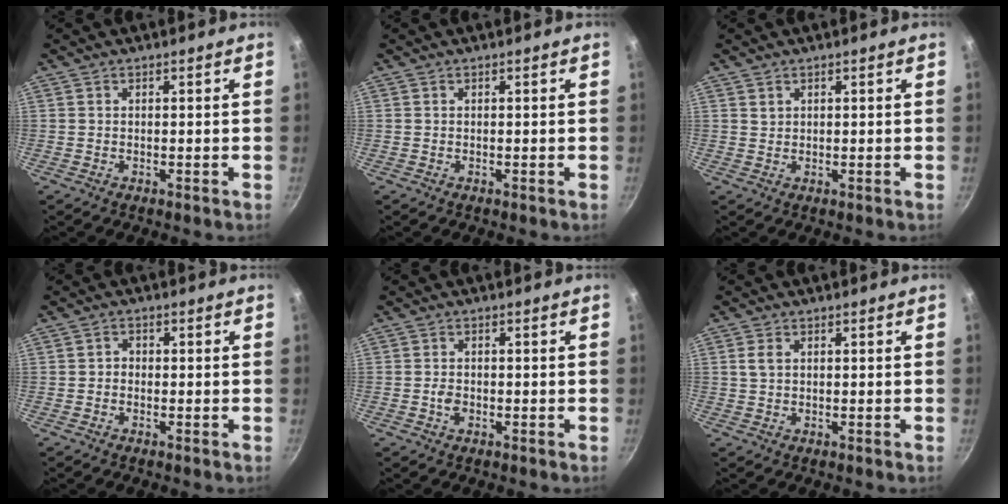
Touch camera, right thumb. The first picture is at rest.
{"total": 0.0}
{"total": 0.9, "force": [0.6, 0.6, 0.2], "torque": [0.001, 0.001, 0.013]}
{"total": 1.6, "force": [-0.4, 1.4, 0.7], "torque": [-0.007, 0.008, -0.010]}
{"total": 2.1, "force": [-0.6, 1.5, 1.3], "torque": [-0.021, 0.008, -0.012]}
{"total": 2.2, "force": [0.6, 1.5, 1.5], "torque": [-0.024, 0.003, 0.011]}